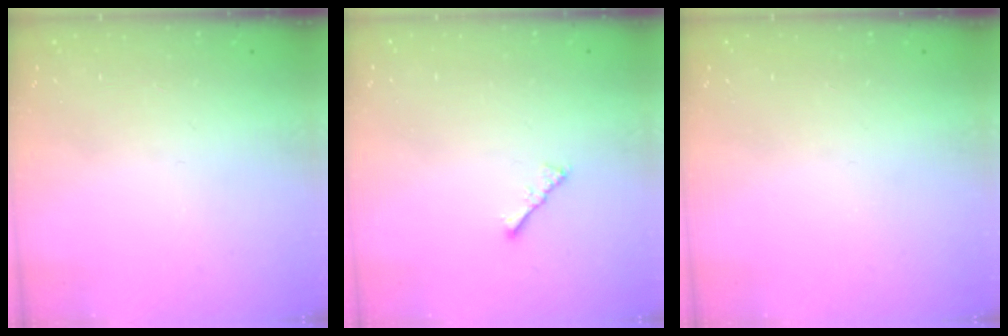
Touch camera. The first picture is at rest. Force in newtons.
{"total": 2.2, "press": 2.1, "slide": 0.5}
{"total": 0.0}